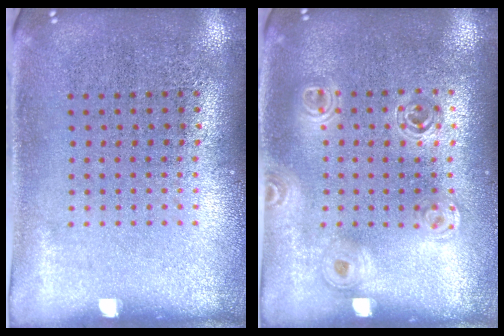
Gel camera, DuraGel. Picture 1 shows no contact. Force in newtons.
{"total": 1.4, "press": 1.3, "slide": 0.6}